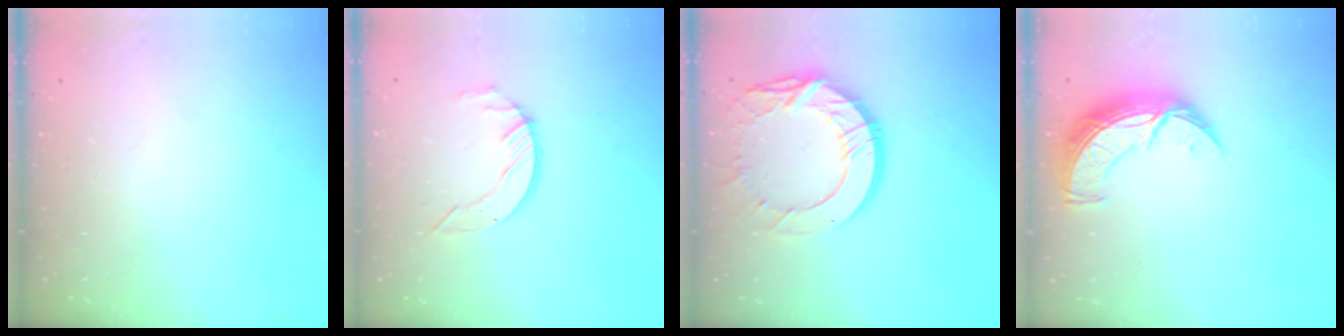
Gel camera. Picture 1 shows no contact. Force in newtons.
{"total": 6.8, "press": 6.8, "slide": 0.3}
{"total": 16.0, "press": 15.9, "slide": 1.4}
{"total": 10.9, "press": 10.9, "slide": 0.9}